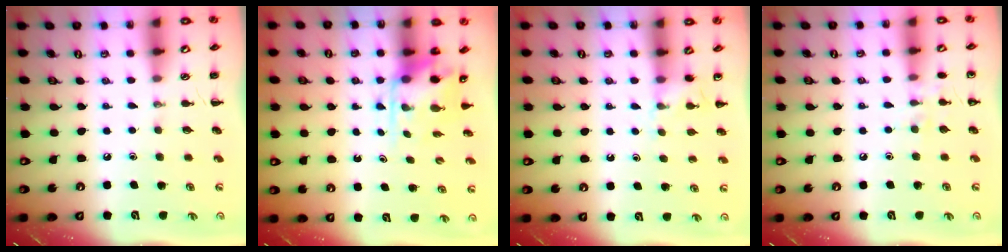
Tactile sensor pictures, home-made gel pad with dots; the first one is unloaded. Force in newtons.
{"total": 4.6, "press": 4.6, "slide": 0.5}
{"total": 6.3, "press": 6.1, "slide": 1.5}
{"total": 6.4, "press": 6.1, "slide": 1.8}